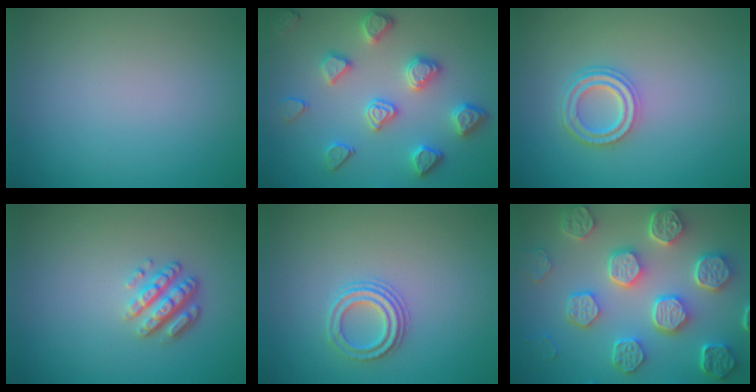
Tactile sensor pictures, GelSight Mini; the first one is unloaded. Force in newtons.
{"total": 4.4, "press": 4.1, "slide": 1.5}
{"total": 3.4, "press": 2.6, "slide": 2.1}
{"total": 2.9, "press": 2.4, "slide": 1.7}
{"total": 2.4, "press": 2.2, "slide": 0.8}
{"total": 8.8, "press": 6.7, "slide": 5.6}